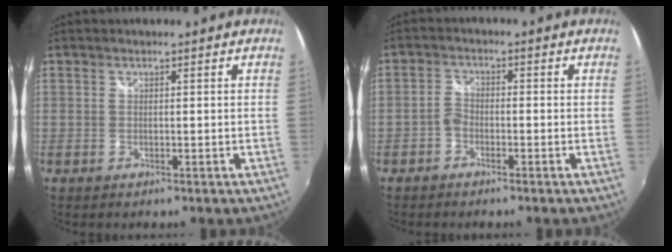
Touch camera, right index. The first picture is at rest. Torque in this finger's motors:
{"motor_torque": [-0.05, 0.03, 0.00, 0.00]}